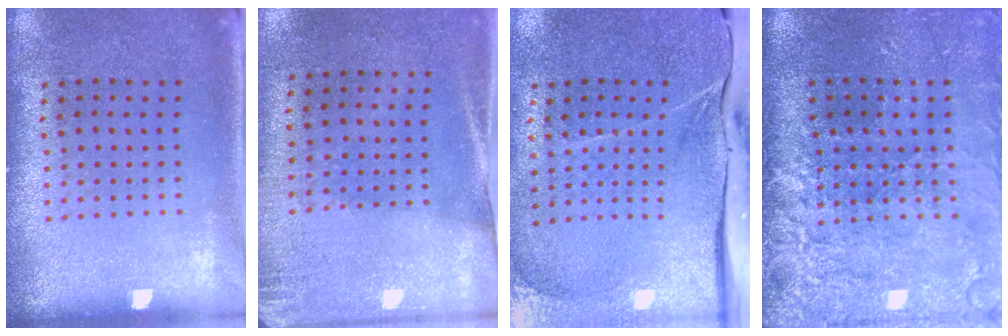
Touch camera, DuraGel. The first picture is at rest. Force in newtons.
{"total": 2.7, "press": 2.4, "slide": 1.3}
{"total": 4.4, "press": 3.6, "slide": 2.5}
{"total": 4.6, "press": 3.8, "slide": 2.7}